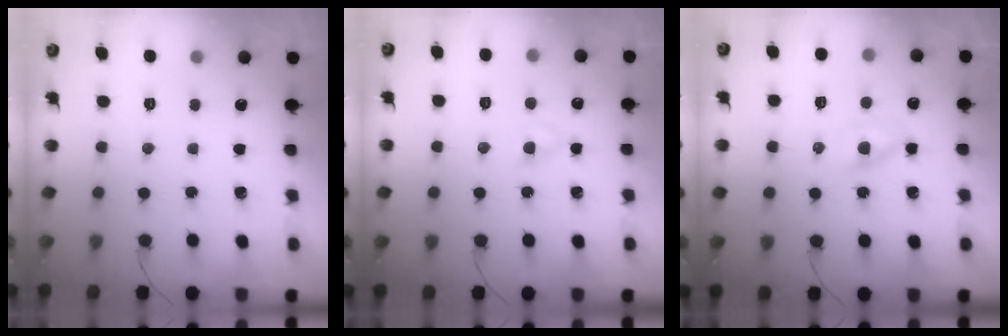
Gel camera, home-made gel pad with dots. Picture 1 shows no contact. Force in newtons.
{"total": 1.9, "press": 1.6, "slide": 0.9}
{"total": 2.7, "press": 2.5, "slide": 0.9}